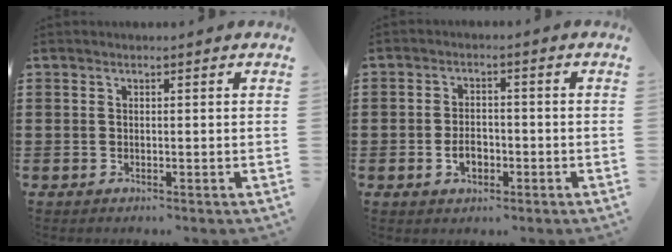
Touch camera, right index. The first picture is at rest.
{"total": 3.3, "force": [-1.1, 2.3, 2.2], "torque": [-0.034, 0.001, -0.022]}